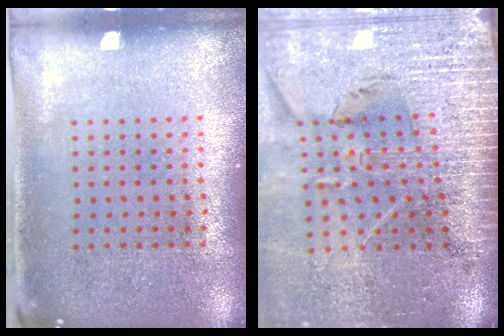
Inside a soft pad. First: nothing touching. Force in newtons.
{"total": 3.9, "press": 3.4, "slide": 2.0}